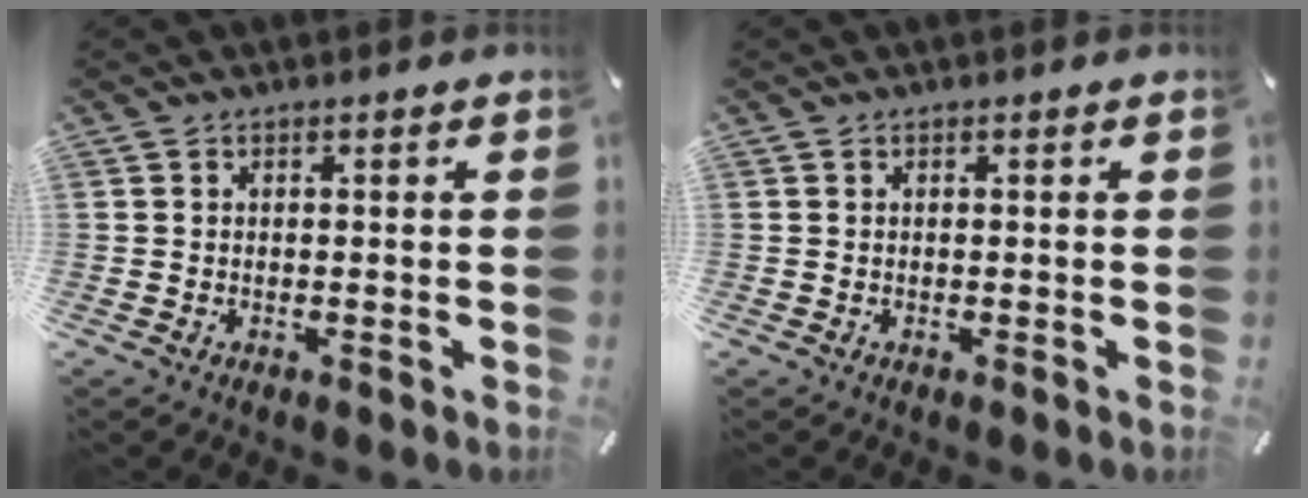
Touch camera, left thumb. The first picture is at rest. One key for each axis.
{"total": 0.0}